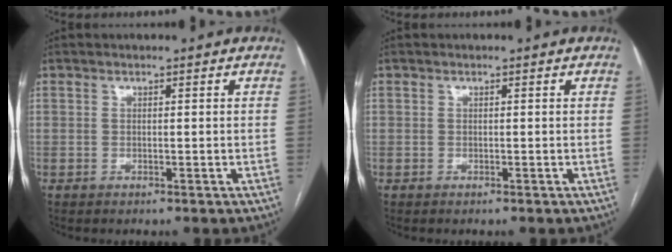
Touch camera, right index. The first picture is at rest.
{"total": 0.0}